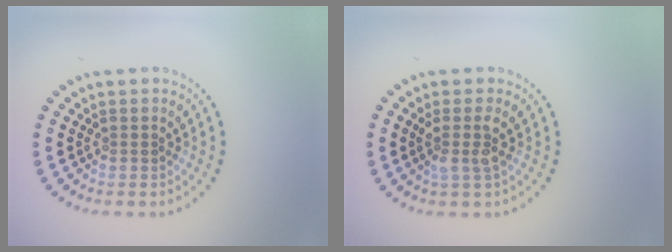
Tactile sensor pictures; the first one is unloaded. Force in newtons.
{"total": 2.0, "press": 1.6, "slide": 1.2}